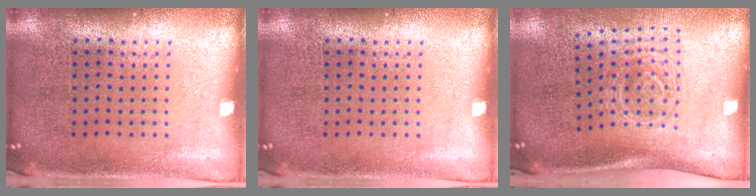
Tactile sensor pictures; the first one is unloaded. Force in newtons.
{"total": 0.0}
{"total": 1.7, "press": 1.2, "slide": 1.2}